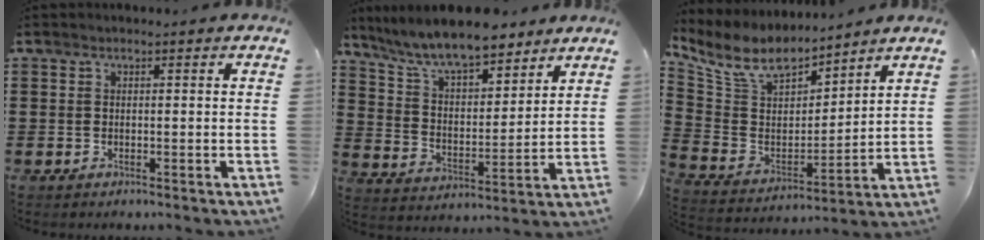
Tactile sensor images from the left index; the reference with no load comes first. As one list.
[{"total": 10.0, "force": [8.7, 2.0, 4.6], "torque": [-0.121, -0.035, 0.158]}, {"total": 9.2, "force": [7.5, 4.0, 3.6], "torque": [-0.112, -0.039, 0.135]}]